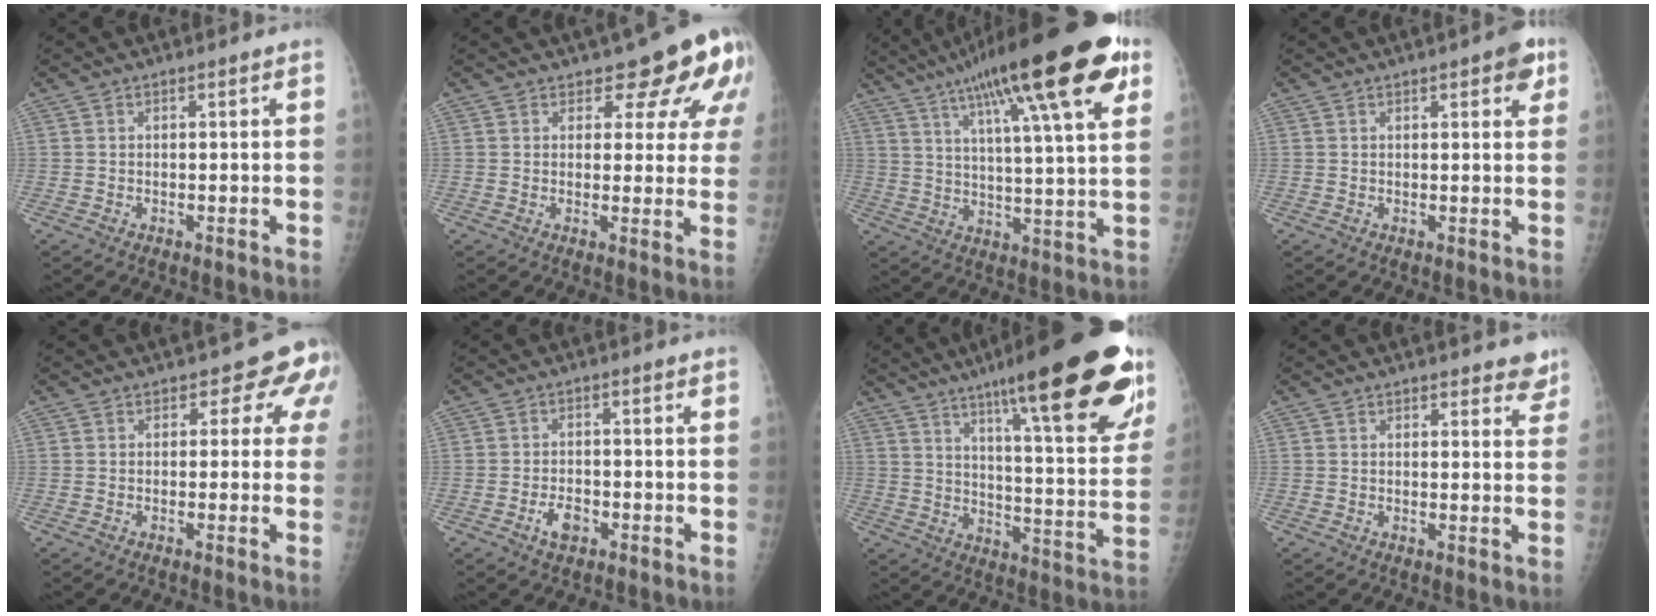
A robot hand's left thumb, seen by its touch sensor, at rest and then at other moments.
{"total": 9.6, "force": [6.7, 4.2, 5.3], "torque": [-0.024, -0.037, 0.069]}
{"total": 25.5, "force": [13.4, 5.0, 21.1], "torque": [-0.325, -0.010, 0.203]}
{"total": 4.5, "force": [2.3, 1.6, 3.5], "torque": [-0.028, -0.004, 0.021]}
{"total": 5.6, "force": [2.5, 3.9, 3.3], "torque": [0.002, -0.005, 0.009]}
{"total": 3.7, "force": [-1.8, 2.2, 2.4], "torque": [-0.037, 0.009, -0.030]}
{"total": 29.0, "force": [17.7, 5.4, 22.3], "torque": [-0.289, -0.052, 0.256]}
{"total": 5.0, "force": [4.2, 2.1, 1.8], "torque": [0.017, -0.021, 0.042]}